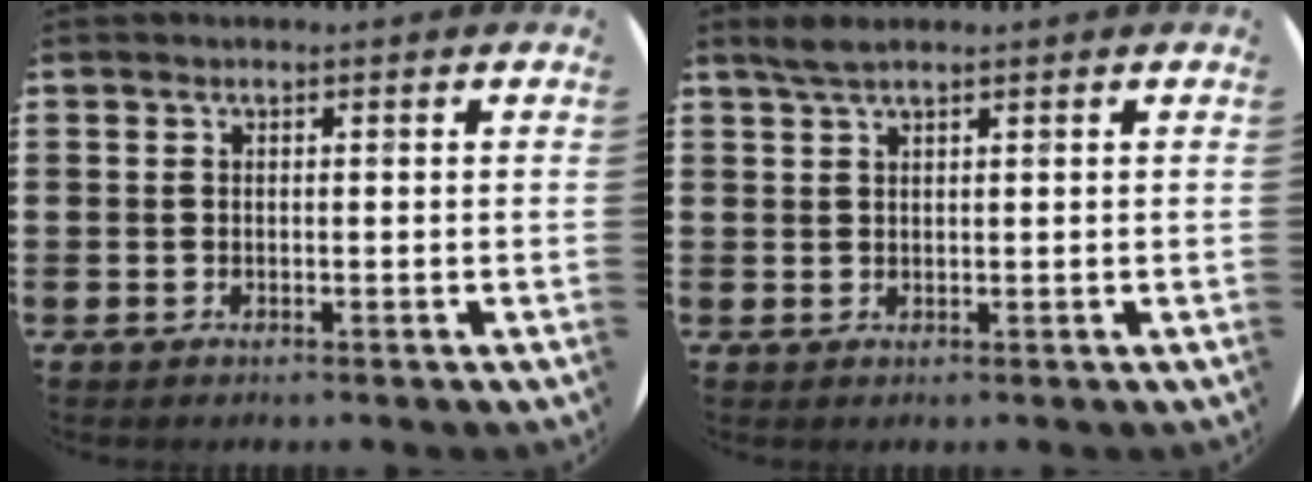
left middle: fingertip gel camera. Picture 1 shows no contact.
{"total": 2.1, "force": [1.7, 0.2, 1.2], "torque": [-0.026, 0.003, 0.030]}